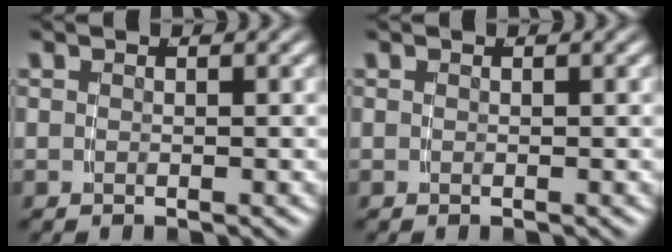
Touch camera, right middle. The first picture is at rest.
{"total": 0.0}